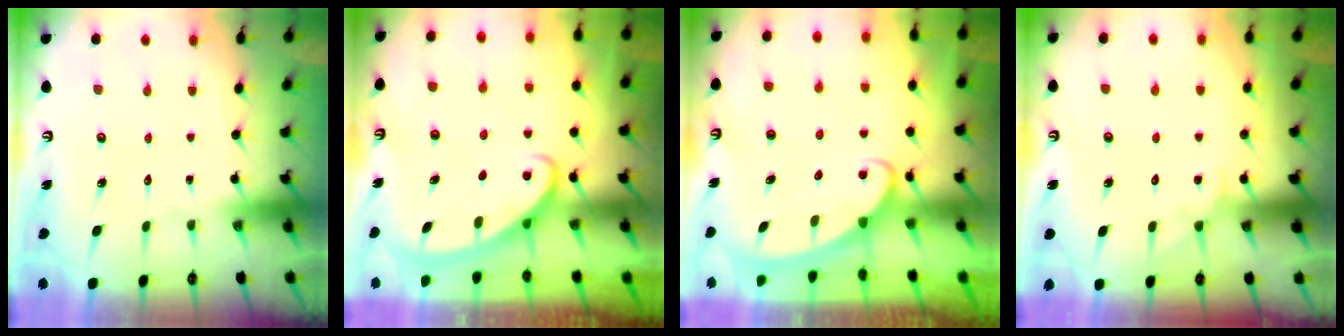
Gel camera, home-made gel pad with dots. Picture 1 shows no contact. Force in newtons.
{"total": 2.8, "press": 2.8, "slide": 0.4}
{"total": 2.3, "press": 2.3, "slide": 0.4}
{"total": 3.4, "press": 3.4, "slide": 0.3}